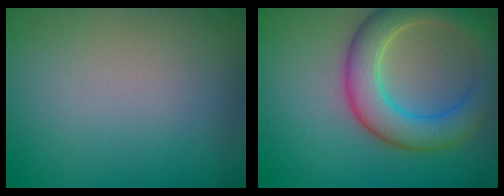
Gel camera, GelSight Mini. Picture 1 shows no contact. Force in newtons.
{"total": 6.1, "press": 6.1, "slide": 0.3}